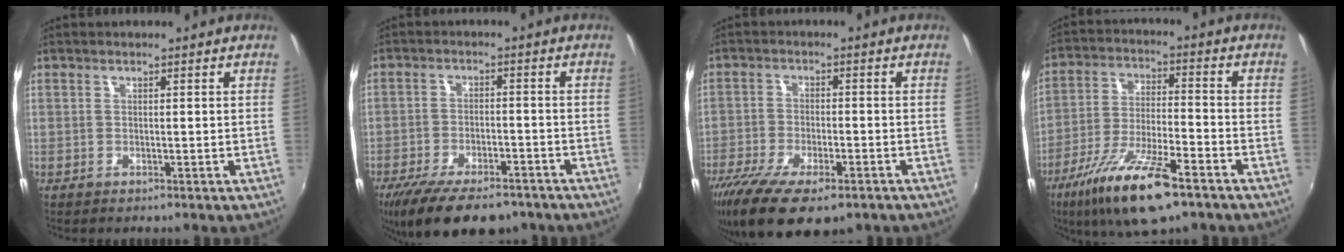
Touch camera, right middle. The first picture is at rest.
{"total": 15.9, "force": [-11.8, 5.9, 8.8], "torque": [-0.185, -0.035, -0.183]}
{"total": 15.1, "force": [-10.2, 5.2, 9.9], "torque": [-0.208, -0.051, -0.166]}
{"total": 15.5, "force": [-10.0, 3.7, 11.2], "torque": [-0.226, -0.039, -0.183]}